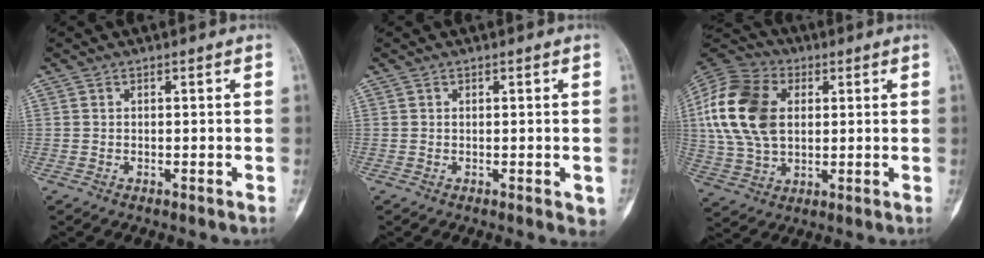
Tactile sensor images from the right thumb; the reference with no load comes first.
{"total": 2.7, "force": [-0.6, 1.1, 2.4], "torque": [-0.022, -0.003, -0.005]}
{"total": 19.3, "force": [3.2, 13.2, 13.6], "torque": [-0.273, 0.009, 0.060]}